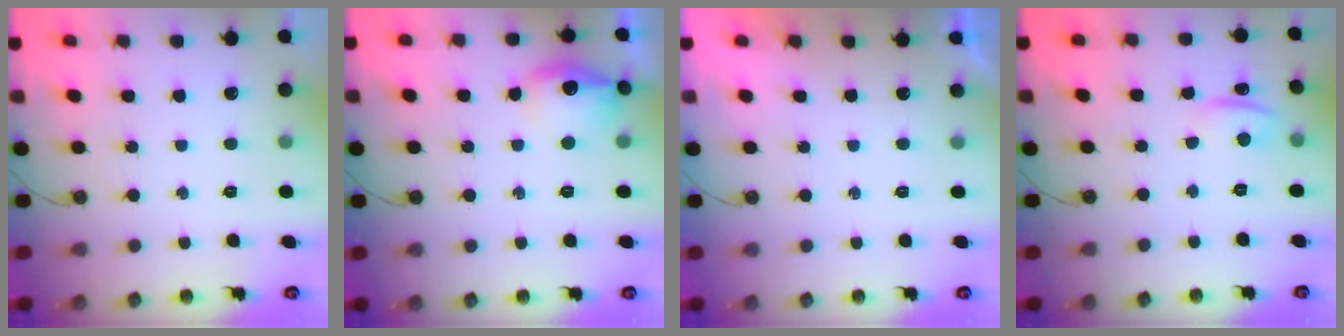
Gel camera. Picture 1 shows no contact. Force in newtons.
{"total": 13.5, "press": 13.4, "slide": 1.1}
{"total": 0.0}
{"total": 1.6, "press": 1.2, "slide": 1.0}